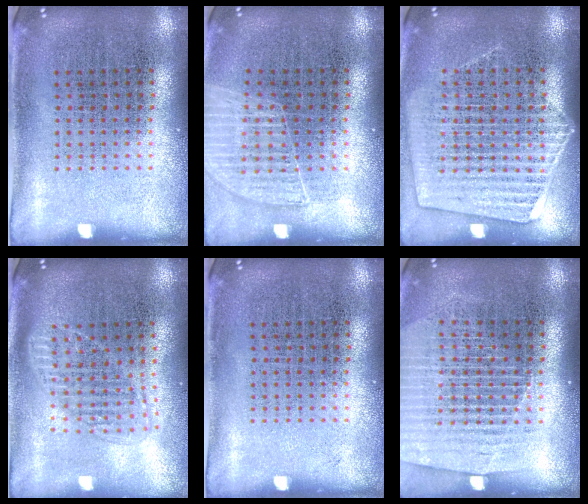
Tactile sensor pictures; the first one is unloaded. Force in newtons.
{"total": 1.1, "press": 1.1, "slide": 0.1}
{"total": 1.7, "press": 1.6, "slide": 0.7}
{"total": 1.6, "press": 1.3, "slide": 0.8}
{"total": 0.0}
{"total": 1.5, "press": 1.4, "slide": 0.6}